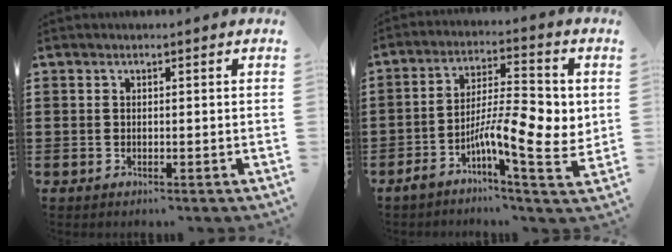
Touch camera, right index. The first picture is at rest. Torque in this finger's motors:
{"motor_torque": [2.14, 0.00, 0.42, 0.21]}